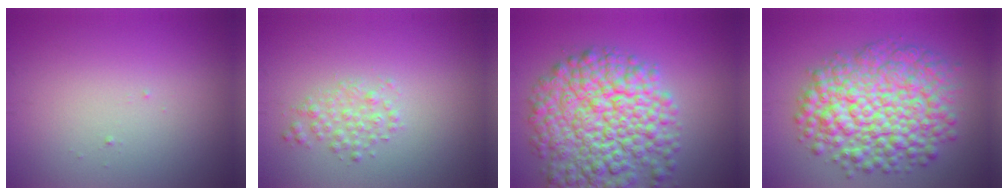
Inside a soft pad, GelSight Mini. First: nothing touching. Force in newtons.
{"total": 1.8, "press": 1.8, "slide": 0.1}
{"total": 11.2, "press": 11.2, "slide": 0.5}
{"total": 10.2, "press": 10.2, "slide": 0.3}